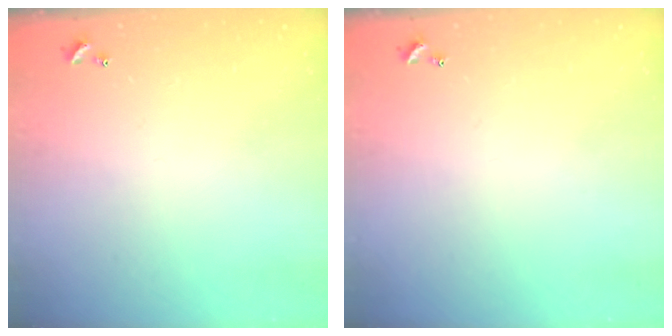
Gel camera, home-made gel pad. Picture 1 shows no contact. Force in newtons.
{"total": 0.0}